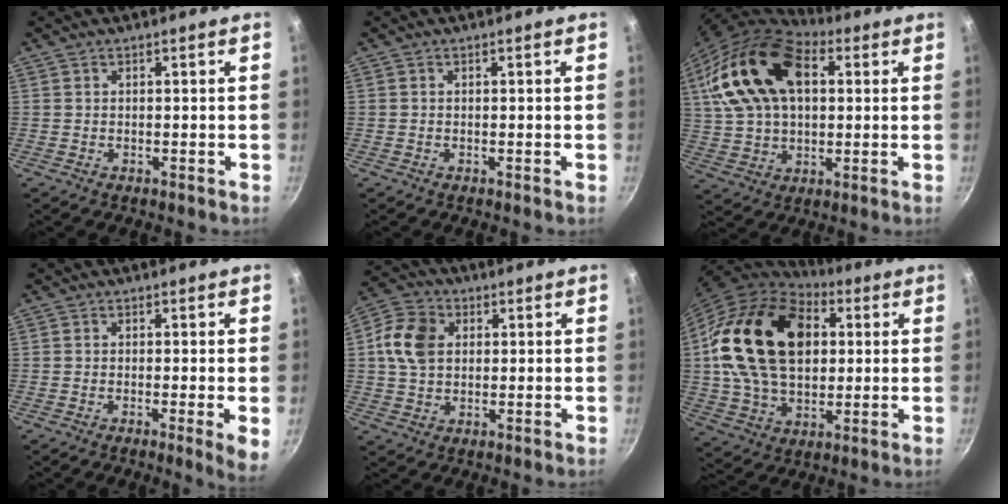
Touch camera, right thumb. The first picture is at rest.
{"total": 0.0}
{"total": 21.4, "force": [5.9, 13.7, 15.3], "torque": [-0.268, 0.011, 0.101]}
{"total": 4.4, "force": [-0.9, 0.5, 4.3], "torque": [-0.056, -0.007, -0.014]}
{"total": 9.7, "force": [1.7, 7.2, 6.2], "torque": [-0.105, 0.008, 0.019]}
{"total": 25.4, "force": [4.8, 17.2, 18.1], "torque": [-0.293, 0.009, 0.082]}